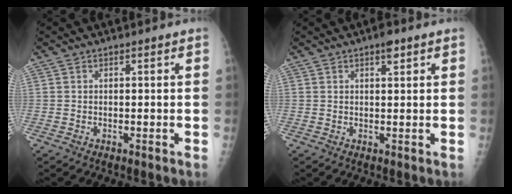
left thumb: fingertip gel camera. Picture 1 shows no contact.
{"total": 2.3, "force": [1.4, 0.8, 1.6], "torque": [-0.018, -0.005, 0.019]}